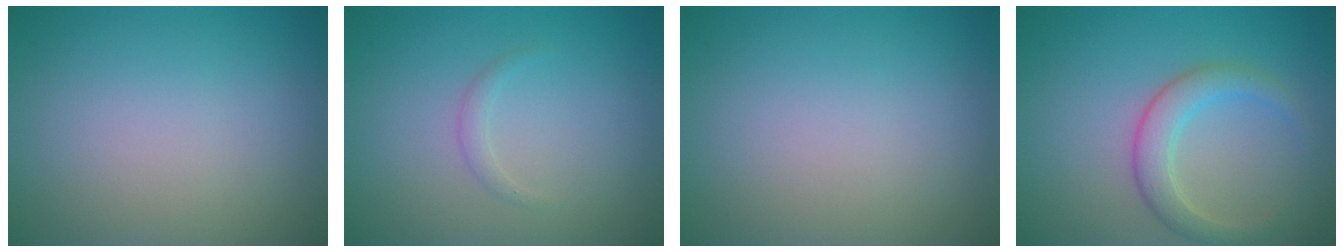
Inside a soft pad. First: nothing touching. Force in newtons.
{"total": 0.8, "press": 0.8, "slide": 0.1}
{"total": 0.0}
{"total": 3.1, "press": 3.1, "slide": 0.2}